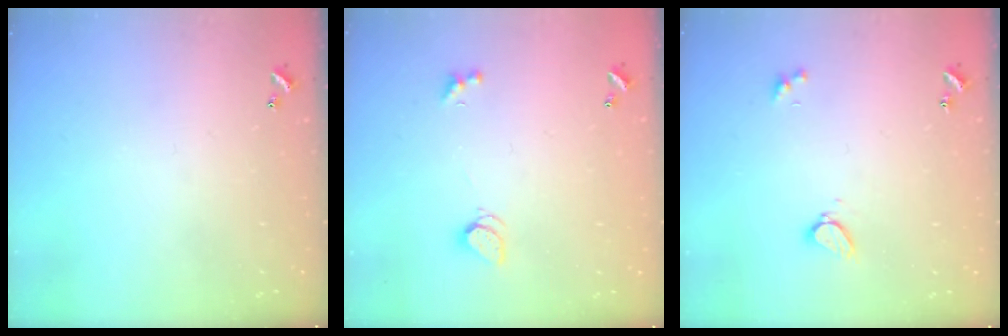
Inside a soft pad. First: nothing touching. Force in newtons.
{"total": 1.8, "press": 1.8, "slide": 0.5}
{"total": 2.7, "press": 2.7, "slide": 0.2}